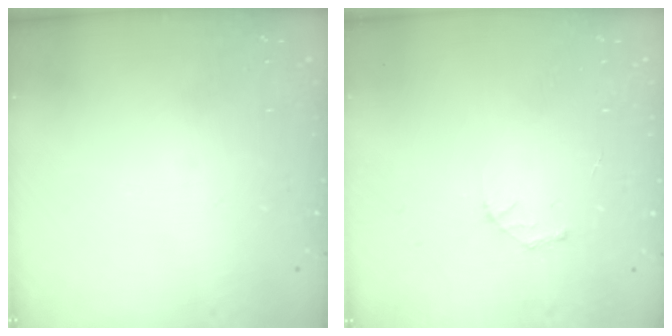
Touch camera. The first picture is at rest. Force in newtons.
{"total": 2.1, "press": 2.1, "slide": 0.2}